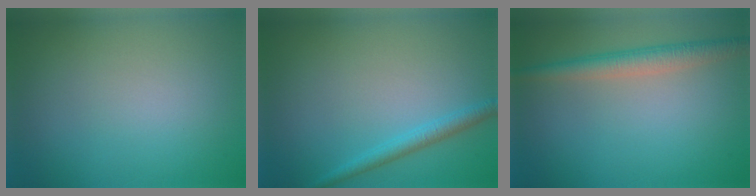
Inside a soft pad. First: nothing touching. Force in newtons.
{"total": 1.9, "press": 1.9, "slide": 0.1}
{"total": 3.0, "press": 3.0, "slide": 0.1}